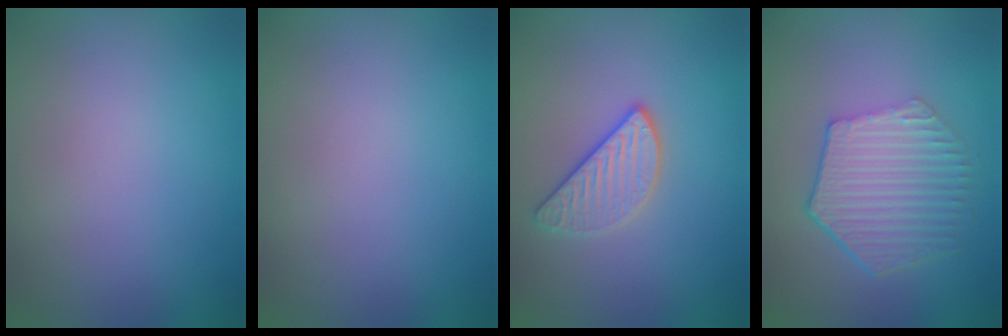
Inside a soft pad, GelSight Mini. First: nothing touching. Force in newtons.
{"total": 0.0}
{"total": 2.6, "press": 2.5, "slide": 0.7}
{"total": 5.8, "press": 4.3, "slide": 3.9}